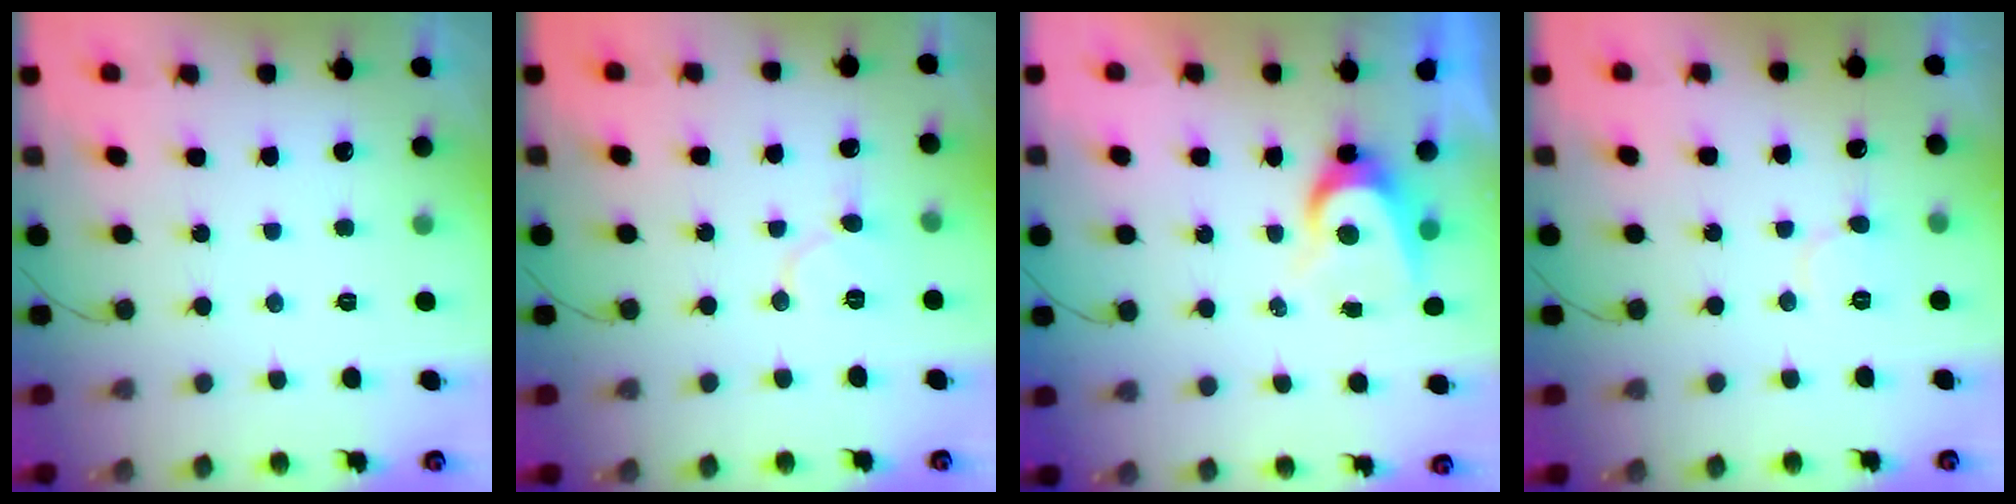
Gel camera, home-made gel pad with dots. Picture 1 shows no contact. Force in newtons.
{"total": 6.5, "press": 6.5, "slide": 0.7}
{"total": 6.7, "press": 6.7, "slide": 0.7}
{"total": 5.7, "press": 5.6, "slide": 0.6}